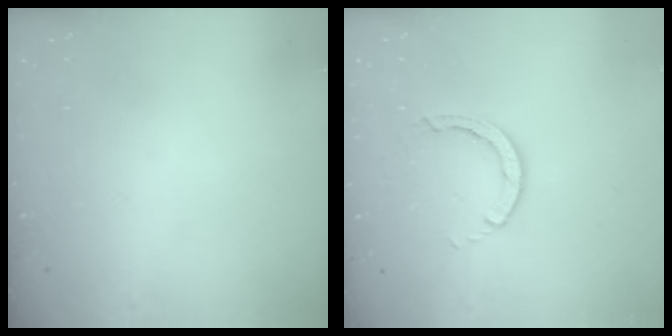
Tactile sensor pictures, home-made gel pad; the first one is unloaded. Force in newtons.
{"total": 2.6, "press": 2.6, "slide": 0.3}